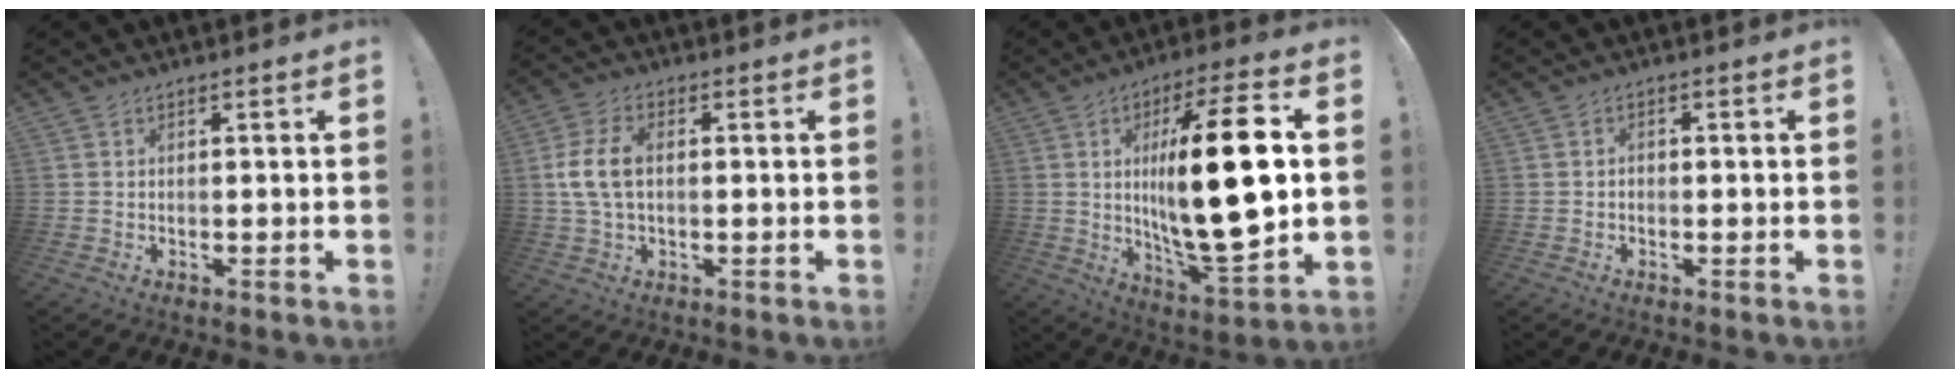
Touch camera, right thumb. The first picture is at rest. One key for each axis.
{"total": 8.8, "fx": 0.5, "fy": 5.4, "fz": 6.9, "tx": -0.139, "ty": 0.007, "tz": 0.014}
{"total": 24.3, "fx": 2.4, "fy": 7.0, "fz": 23.1, "tx": -0.385, "ty": -0.021, "tz": 0.027}
{"total": 1.0, "fx": -0.6, "fy": 0.8, "fz": 0.3, "tx": -0.005, "ty": 0.004, "tz": -0.012}